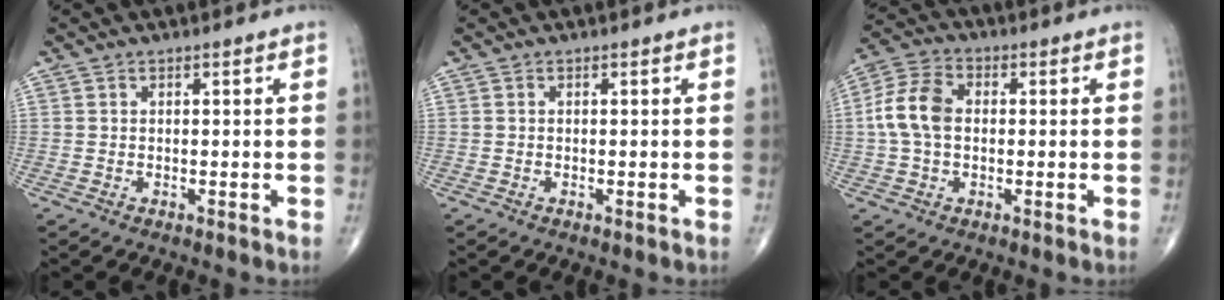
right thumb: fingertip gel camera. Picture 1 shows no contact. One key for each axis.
{"total": 0.0}
{"total": 8.9, "fx": 0.2, "fy": 6.0, "fz": 6.6, "tx": -0.135, "ty": 0.025, "tz": -0.004}